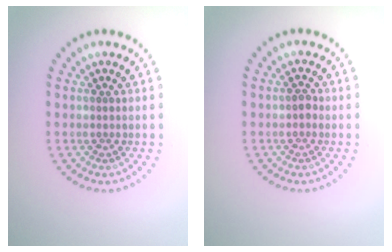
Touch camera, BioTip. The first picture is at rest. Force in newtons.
{"total": 0.8, "press": 0.8, "slide": 0.2}